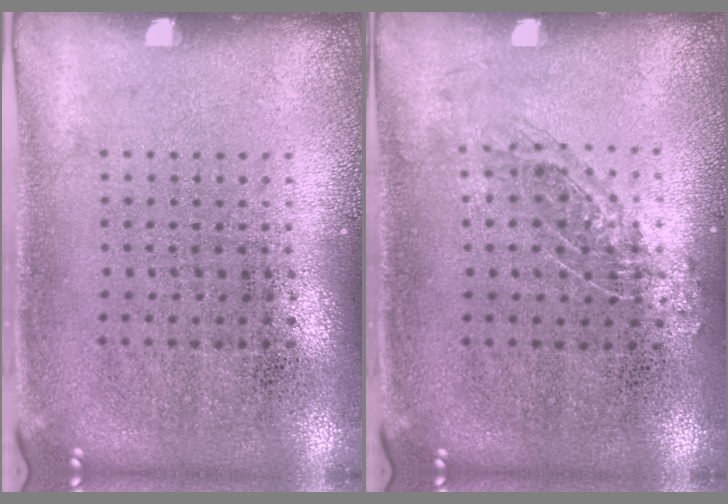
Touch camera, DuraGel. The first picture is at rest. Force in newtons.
{"total": 0.8, "press": 0.8, "slide": 0.2}